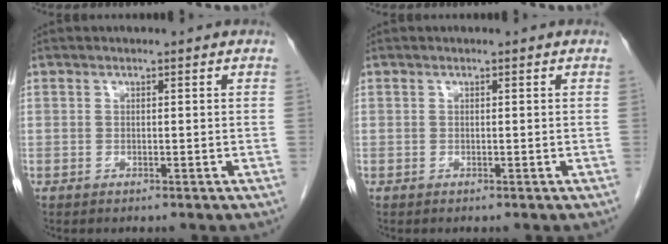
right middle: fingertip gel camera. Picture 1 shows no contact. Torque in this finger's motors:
{"motor_torque": [-0.05, -0.03, 0.00, 0.00]}